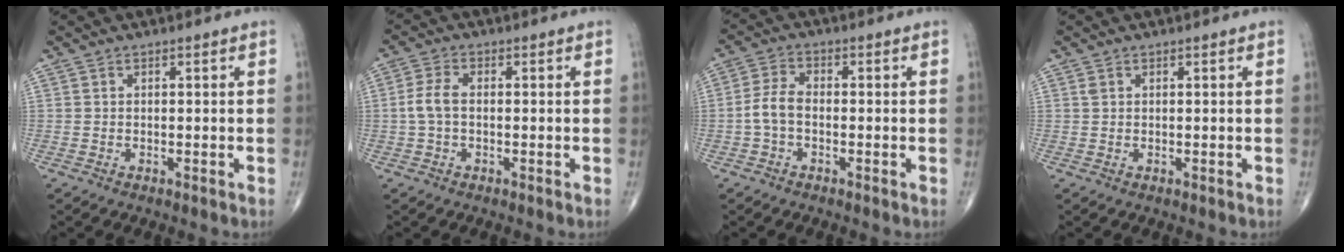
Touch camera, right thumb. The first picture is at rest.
{"total": 4.0, "force": [-0.2, 2.3, 3.2], "torque": [-0.075, 0.011, -0.008]}
{"total": 4.5, "force": [-1.0, 2.7, 3.5], "torque": [-0.073, 0.018, -0.027]}
{"total": 0.6, "force": [0.3, 0.4, 0.4], "torque": [-0.007, 0.006, 0.009]}